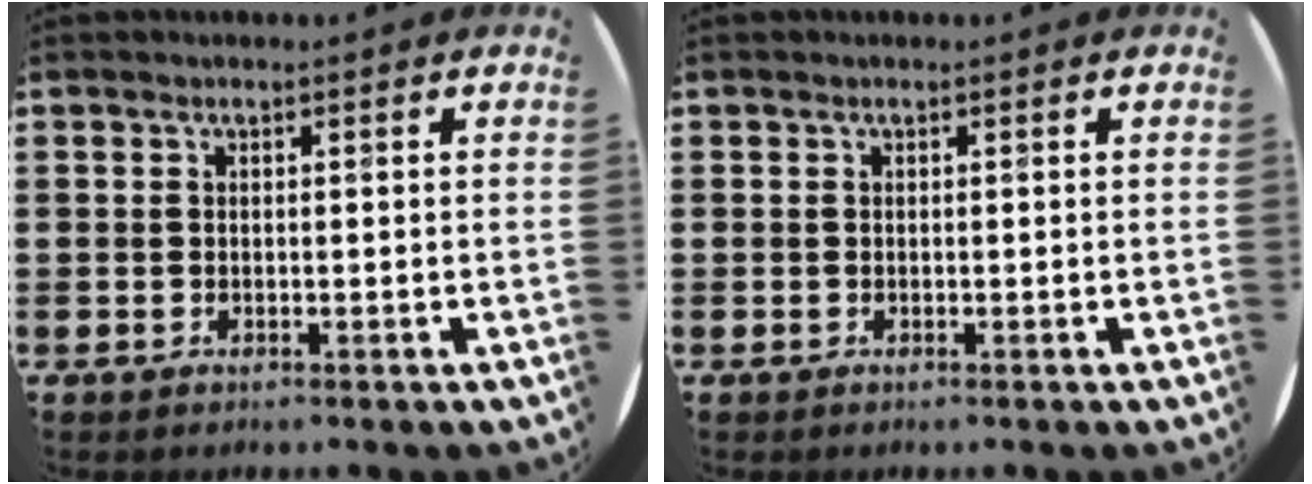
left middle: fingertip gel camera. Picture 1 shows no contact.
{"total": 0.0}